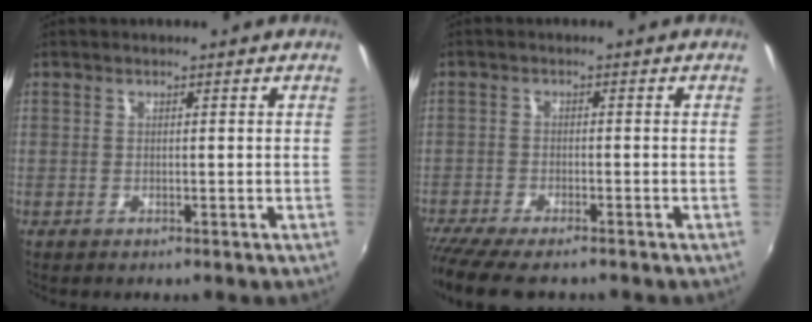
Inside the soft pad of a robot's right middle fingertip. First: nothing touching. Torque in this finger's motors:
{"motor_torque": [1.10, -1.03, 0.34, 0.13]}